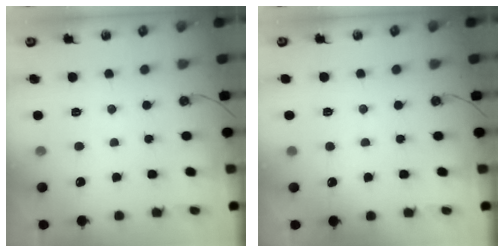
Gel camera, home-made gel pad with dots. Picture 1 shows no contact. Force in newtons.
{"total": 3.1, "press": 2.3, "slide": 2.0}